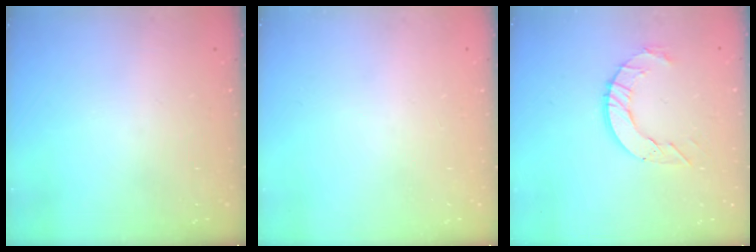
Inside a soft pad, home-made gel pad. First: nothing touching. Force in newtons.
{"total": 0.0}
{"total": 9.0, "press": 8.9, "slide": 0.8}